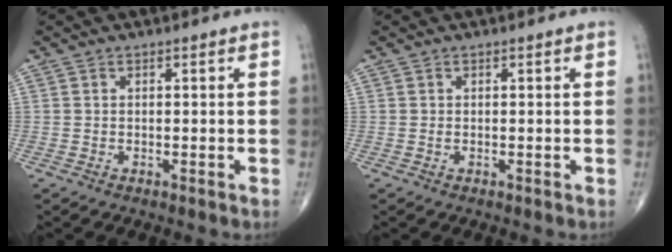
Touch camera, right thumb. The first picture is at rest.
{"total": 0.0}